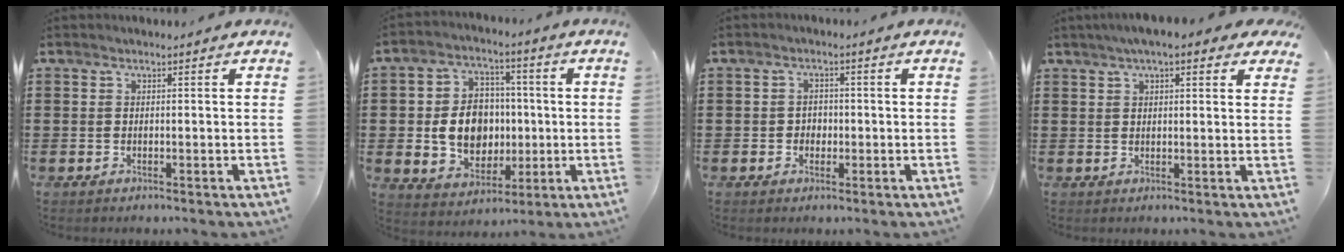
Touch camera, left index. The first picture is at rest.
{"total": 9.1, "force": [-0.2, 7.6, 5.1], "torque": [-0.110, 0.015, -0.002]}
{"total": 1.8, "force": [-0.3, 1.7, 0.7], "torque": [-0.019, 0.005, -0.009]}
{"total": 4.7, "force": [3.2, 0.9, 3.3], "torque": [-0.065, 0.003, 0.054]}